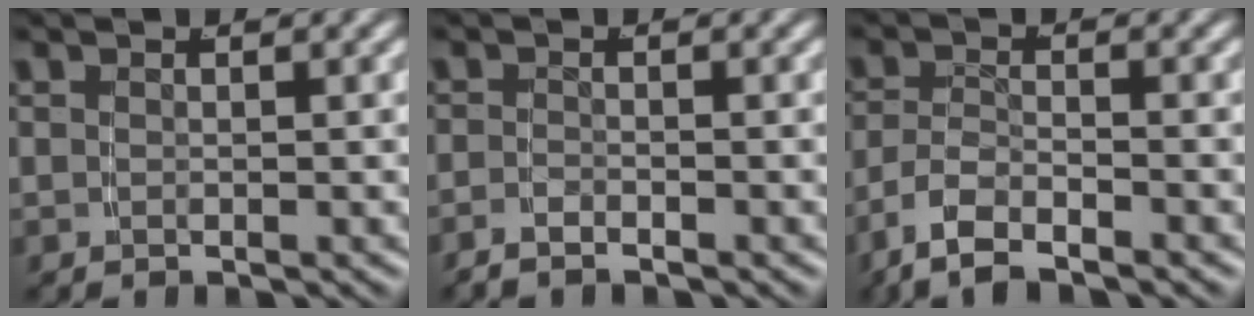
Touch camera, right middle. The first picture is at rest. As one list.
[{"total": 1.5, "force": [-1.4, 0.3, 0.4], "torque": [-0.015, -0.006, -0.025]}, {"total": 4.7, "force": [-2.8, 2.6, 2.7], "torque": [-0.071, -0.019, -0.041]}]